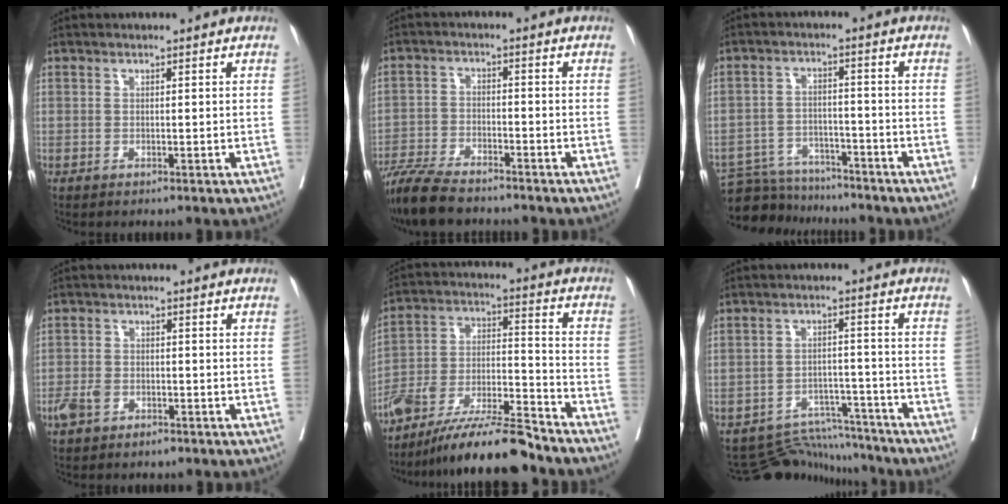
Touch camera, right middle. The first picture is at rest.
{"total": 9.7, "force": [-8.3, 1.7, 4.6], "torque": [-0.083, -0.026, -0.146]}
{"total": 9.1, "force": [-8.8, 2.3, 0.5], "torque": [-0.008, 0.009, -0.145]}
{"total": 4.0, "force": [-2.1, 2.4, 2.4], "torque": [-0.050, 0.003, -0.031]}
{"total": 15.5, "force": [-13.3, 1.2, 7.9], "torque": [-0.146, 0.001, -0.240]}
{"total": 9.2, "force": [-8.9, 1.7, -1.3], "torque": [0.022, 0.024, -0.135]}